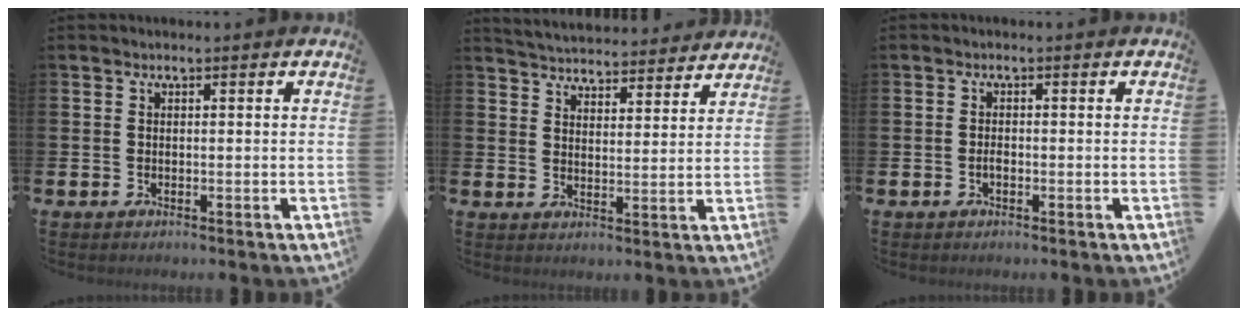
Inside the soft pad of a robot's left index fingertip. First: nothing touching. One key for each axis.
{"total": 5.0, "fx": 5.0, "fy": 0.7, "fz": -0.1, "tx": -0.012, "ty": -0.040, "tz": 0.087}
{"total": 0.9, "fx": -0.4, "fy": 0.4, "fz": 0.7, "tx": -0.020, "ty": 0.003, "tz": -0.007}